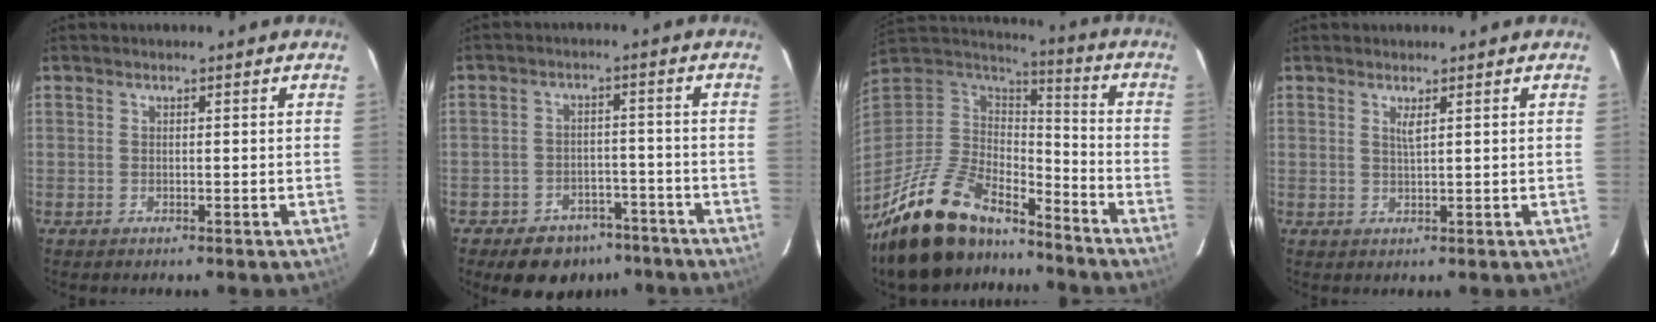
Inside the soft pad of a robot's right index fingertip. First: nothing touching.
{"total": 10.6, "force": [-7.6, 6.6, 3.2], "torque": [-0.081, 0.025, -0.091]}
{"total": 23.3, "force": [-17.5, 9.6, 12.1], "torque": [-0.254, -0.014, -0.293]}
{"total": 1.5, "force": [0.7, 0.0, 1.3], "torque": [-0.022, -0.001, 0.013]}